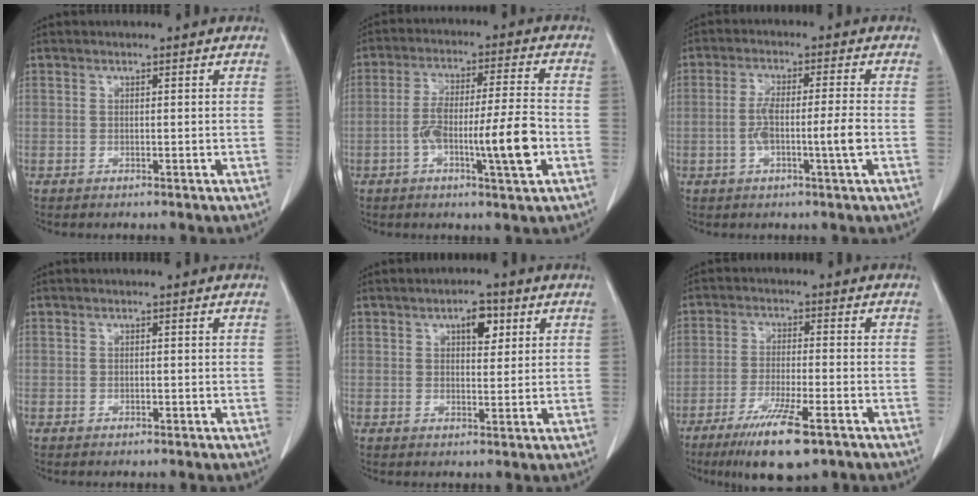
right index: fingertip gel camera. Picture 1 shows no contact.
{"total": 11.4, "force": [-3.3, 0.8, 10.8], "torque": [-0.189, 0.007, -0.057]}
{"total": 6.5, "force": [-1.4, 0.0, 6.3], "torque": [-0.124, 0.003, -0.025]}
{"total": 0.0}
{"total": 4.3, "force": [2.0, 1.9, 3.3], "torque": [-0.047, 0.005, 0.028]}
{"total": 10.4, "force": [-6.5, 1.3, 8.0], "torque": [-0.138, -0.024, -0.104]}